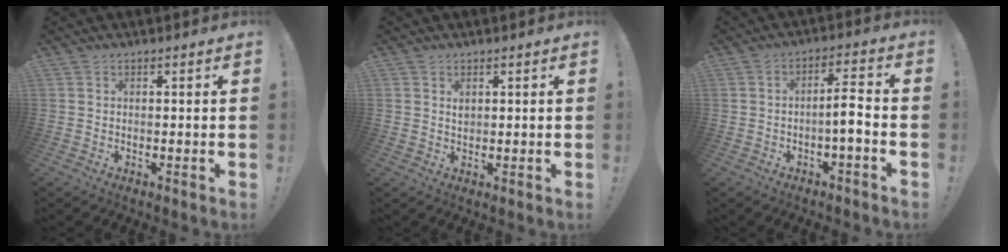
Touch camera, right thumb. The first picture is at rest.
{"total": 1.2, "force": [0.8, 0.7, 0.6], "torque": [-0.004, -0.002, 0.013]}
{"total": 6.3, "force": [-1.9, 1.8, 5.8], "torque": [-0.088, 0.008, -0.035]}